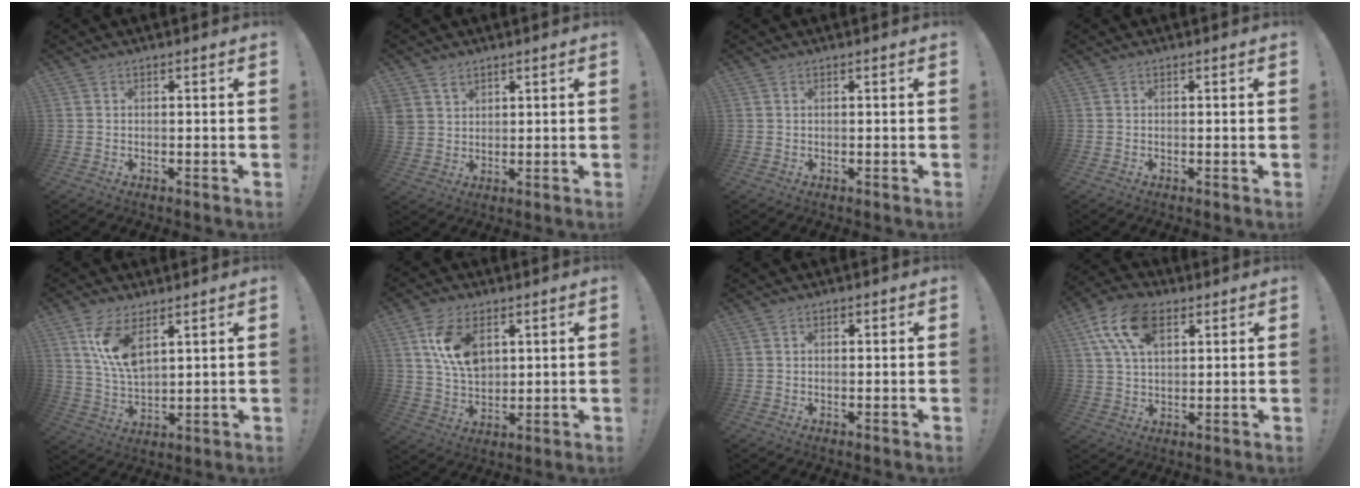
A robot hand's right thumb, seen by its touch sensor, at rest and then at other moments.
{"total": 4.2, "force": [3.0, 2.9, 0.4], "torque": [-0.008, -0.020, 0.058]}
{"total": 0.0}
{"total": 0.0}
{"total": 10.9, "force": [5.6, 5.1, 7.8], "torque": [-0.150, -0.027, 0.101]}
{"total": 12.4, "force": [4.6, 8.0, 8.3], "torque": [-0.148, -0.006, 0.085]}
{"total": 0.7, "force": [0.3, 0.6, 0.3], "torque": [-0.003, 0.001, 0.004]}
{"total": 14.2, "force": [6.6, 8.0, 9.7], "torque": [-0.182, -0.012, 0.121]}